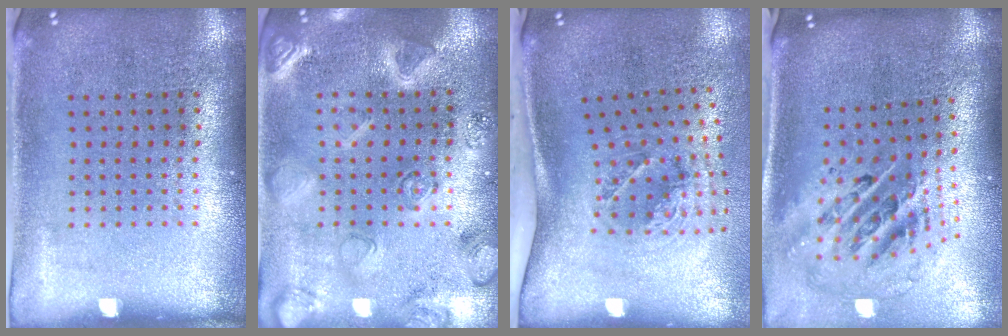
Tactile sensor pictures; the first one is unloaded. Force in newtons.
{"total": 2.9, "press": 2.9, "slide": 0.5}
{"total": 1.8, "press": 1.2, "slide": 1.3}
{"total": 2.7, "press": 1.9, "slide": 2.0}